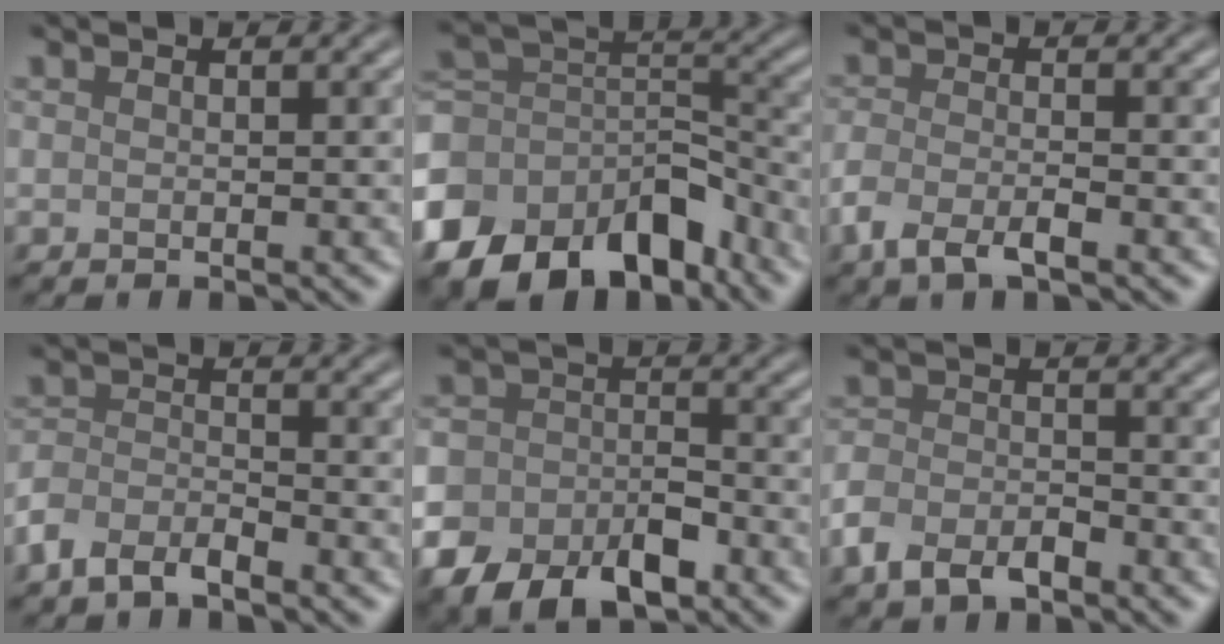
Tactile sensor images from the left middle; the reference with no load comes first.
{"total": 14.1, "force": [-9.1, 8.6, 6.6], "torque": [-0.159, -0.018, -0.143]}
{"total": 3.4, "force": [-2.0, 1.3, 2.4], "torque": [-0.053, -0.004, -0.045]}
{"total": 3.2, "force": [-2.5, 1.2, 1.6], "torque": [-0.033, 0.002, -0.060]}
{"total": 8.8, "force": [-5.0, 5.7, 4.6], "torque": [-0.075, -0.021, -0.084]}
{"total": 3.9, "force": [-2.5, 2.2, 2.0], "torque": [-0.038, -0.004, -0.058]}